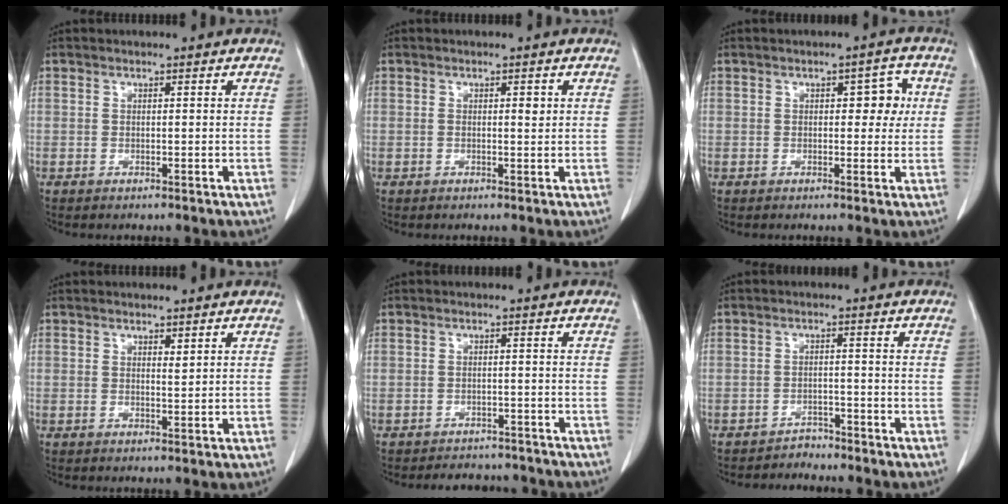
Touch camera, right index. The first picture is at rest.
{"total": 1.1, "force": [0.3, 0.5, 1.0], "torque": [-0.016, 0.002, 0.007]}
{"total": 4.1, "force": [0.8, 2.1, 3.4], "torque": [-0.037, 0.016, 0.009]}
{"total": 0.9, "force": [0.6, 0.2, 0.6], "torque": [-0.013, -0.007, 0.011]}
{"total": 6.2, "force": [-5.8, 2.2, 0.5], "torque": [0.000, 0.005, -0.069]}
{"total": 2.7, "force": [-2.6, 0.6, -0.5], "torque": [0.010, -0.005, -0.040]}